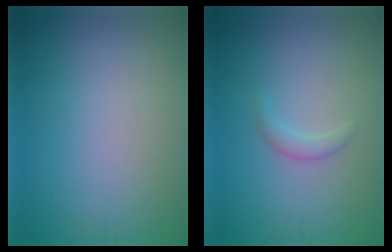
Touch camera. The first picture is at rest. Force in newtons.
{"total": 1.2, "press": 1.2, "slide": 0.1}